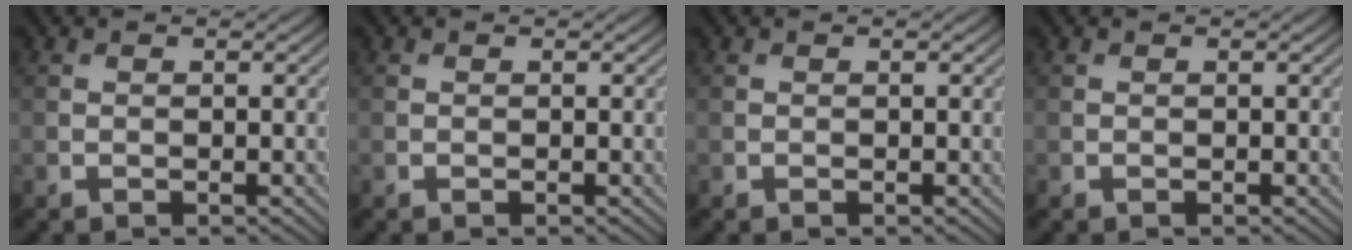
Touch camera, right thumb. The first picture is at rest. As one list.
[{"total": 0.0}, {"total": 0.0}, {"total": 0.0}]